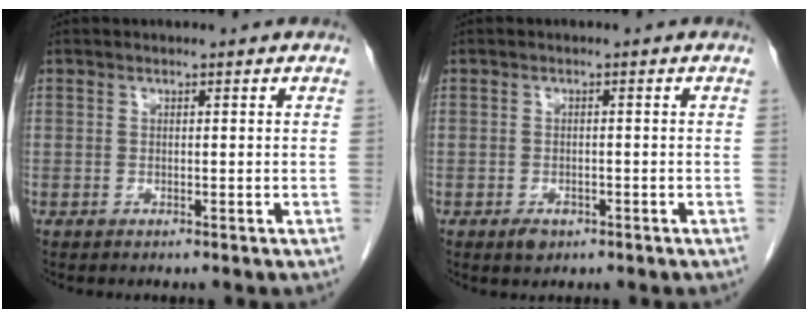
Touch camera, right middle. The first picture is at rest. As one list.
[{"total": 2.0, "force": [-1.2, 1.1, 1.1], "torque": [-0.019, 0.001, -0.012]}]